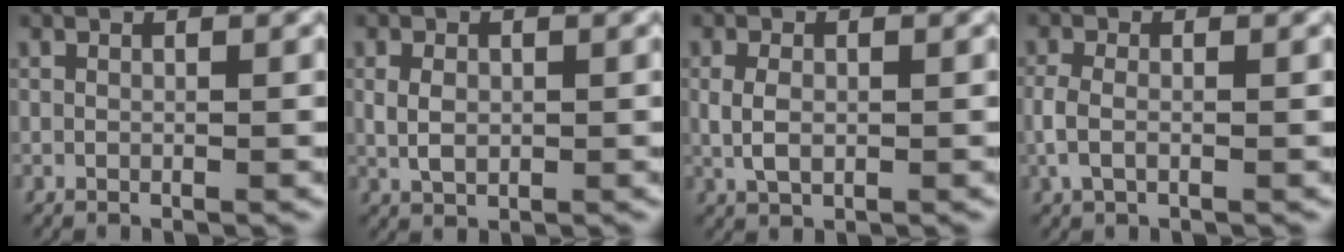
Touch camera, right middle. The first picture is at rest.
{"total": 2.1, "force": [0.1, 1.5, 1.5], "torque": [-0.032, -0.006, 0.011]}
{"total": 2.3, "force": [0.0, 1.4, 1.8], "torque": [-0.041, -0.006, 0.009]}
{"total": 2.2, "force": [-0.5, 1.1, 1.8], "torque": [-0.048, -0.005, -0.004]}